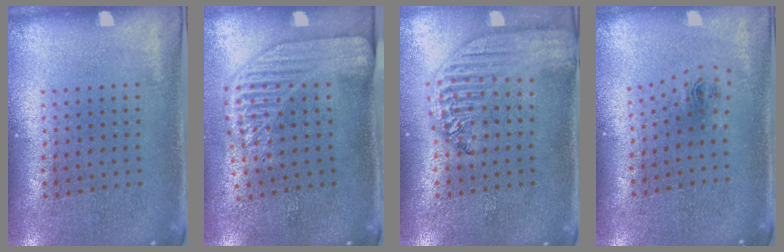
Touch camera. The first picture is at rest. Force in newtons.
{"total": 2.2, "press": 1.7, "slide": 1.3}
{"total": 2.5, "press": 2.1, "slide": 1.4}
{"total": 0.9, "press": 0.4, "slide": 0.8}